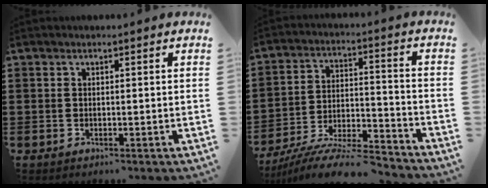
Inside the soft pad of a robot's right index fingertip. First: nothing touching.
{"total": 10.3, "force": [-9.3, 1.0, 4.2], "torque": [-0.068, 0.020, -0.178]}